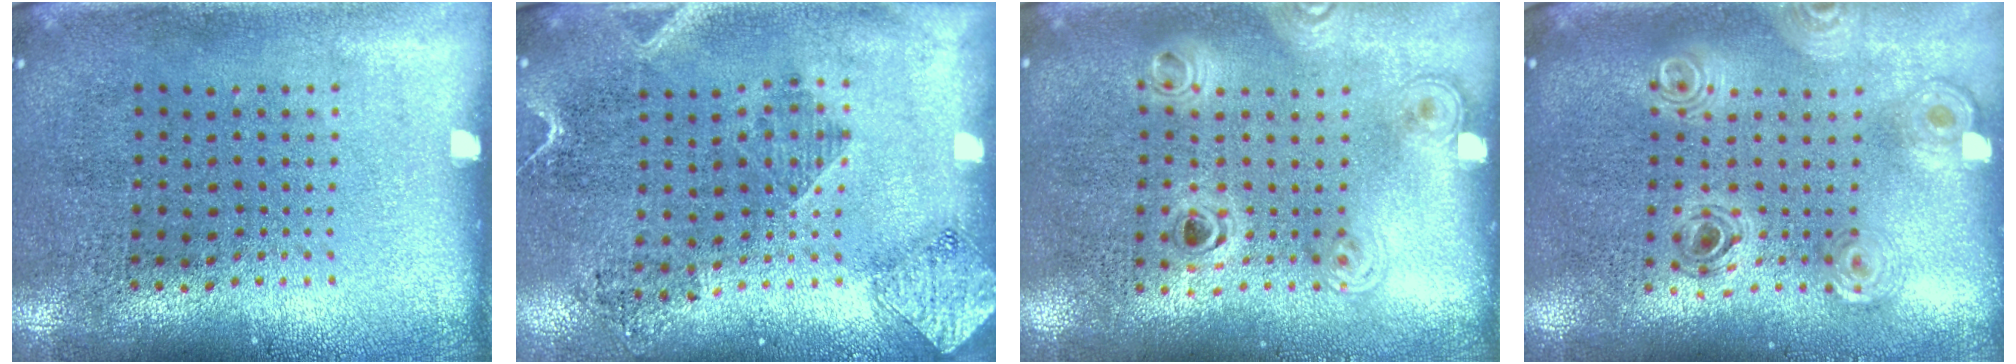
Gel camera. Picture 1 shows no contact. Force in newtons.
{"total": 2.0, "press": 1.7, "slide": 1.1}
{"total": 1.2, "press": 1.1, "slide": 0.6}
{"total": 0.8, "press": 0.8, "slide": 0.1}